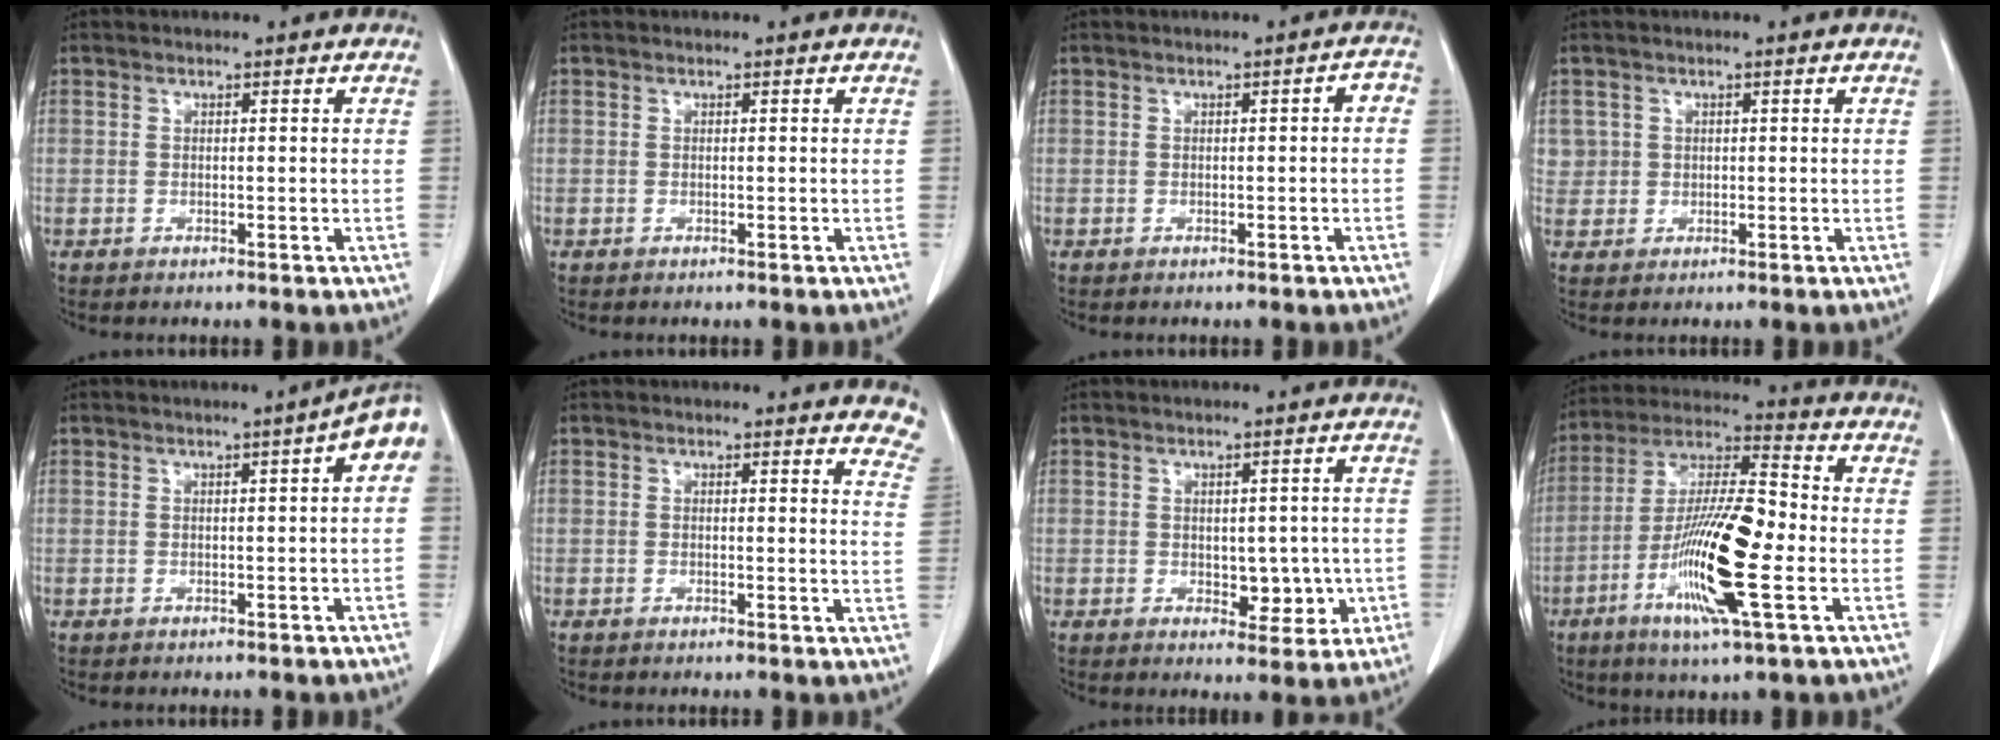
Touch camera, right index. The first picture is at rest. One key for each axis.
{"total": 0.0}
{"total": 1.7, "fx": -0.3, "fy": 0.6, "fz": 1.5, "tx": -0.013, "ty": 0.009, "tz": -0.005}
{"total": 2.2, "fx": 0.7, "fy": 2.1, "fz": -0.1, "tx": 0.019, "ty": 0.001, "tz": 0.008}
{"total": 4.4, "fx": 1.4, "fy": 0.9, "fz": 4.1, "tx": -0.045, "ty": 0.013, "tz": 0.011}
{"total": 6.8, "fx": 6.4, "fy": 1.8, "fz": 1.4, "tx": 0.014, "ty": -0.021, "tz": 0.035}
{"total": 5.3, "fx": -0.6, "fy": 3.1, "fz": 4.2, "tx": -0.043, "ty": 0.004, "tz": 0.004}
{"total": 16.5, "fx": -4.5, "fy": 1.8, "fz": 15.8, "tx": -0.308, "ty": -0.011, "tz": -0.086}